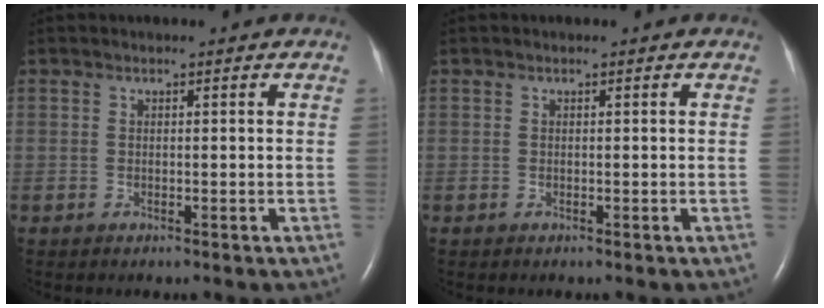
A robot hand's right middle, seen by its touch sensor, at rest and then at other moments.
{"total": 0.0}